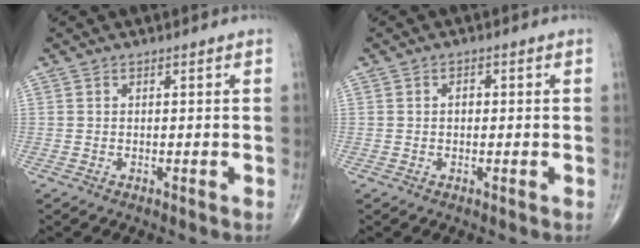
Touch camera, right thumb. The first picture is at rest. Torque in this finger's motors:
{"motor_torque": [-0.05, 0.29, 0.05, -0.12, 0.01]}